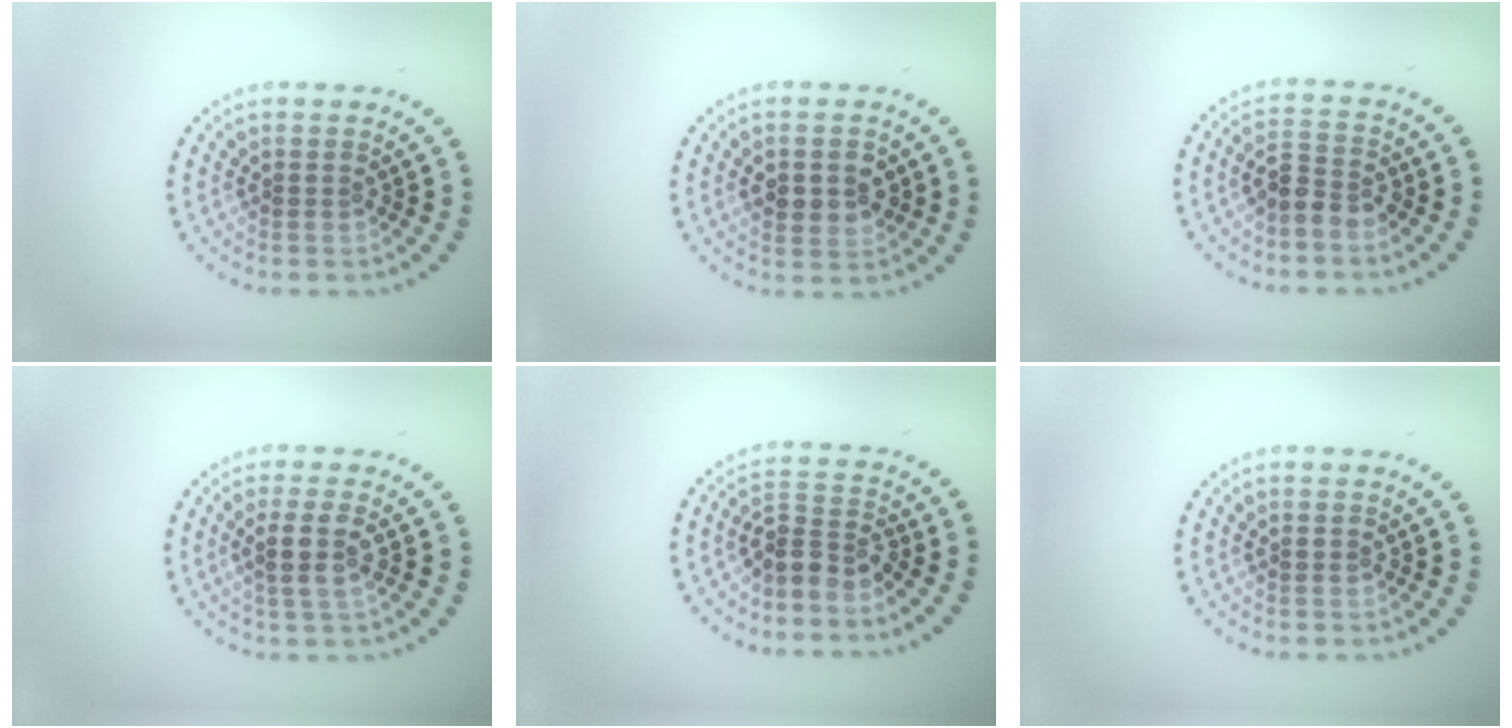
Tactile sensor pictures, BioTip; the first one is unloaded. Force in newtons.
{"total": 3.1, "press": 3.0, "slide": 0.4}
{"total": 2.6, "press": 2.4, "slide": 1.0}
{"total": 2.9, "press": 2.4, "slide": 1.5}
{"total": 2.8, "press": 2.0, "slide": 1.9}
{"total": 0.5, "press": 0.5, "slide": 0.1}